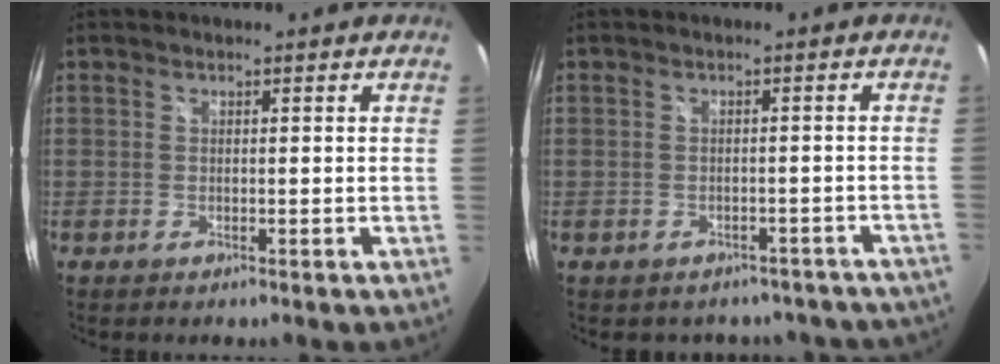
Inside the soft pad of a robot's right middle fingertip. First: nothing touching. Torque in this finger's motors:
{"motor_torque": [1.08, -1.05, 0.07, 0.02]}